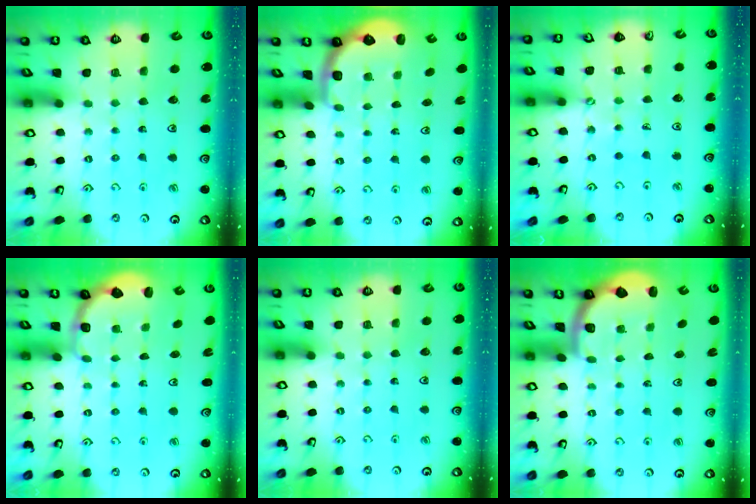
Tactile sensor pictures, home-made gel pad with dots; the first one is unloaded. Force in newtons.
{"total": 3.0, "press": 2.1, "slide": 2.1}
{"total": 0.6, "press": 0.6, "slide": 0.1}
{"total": 2.9, "press": 2.4, "slide": 1.6}
{"total": 0.0}
{"total": 2.1, "press": 2.0, "slide": 0.5}